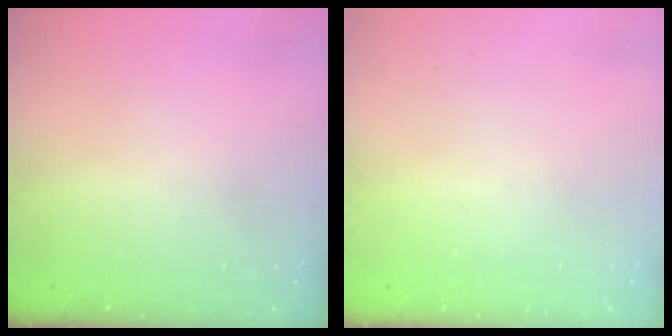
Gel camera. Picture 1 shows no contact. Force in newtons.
{"total": 0.0}